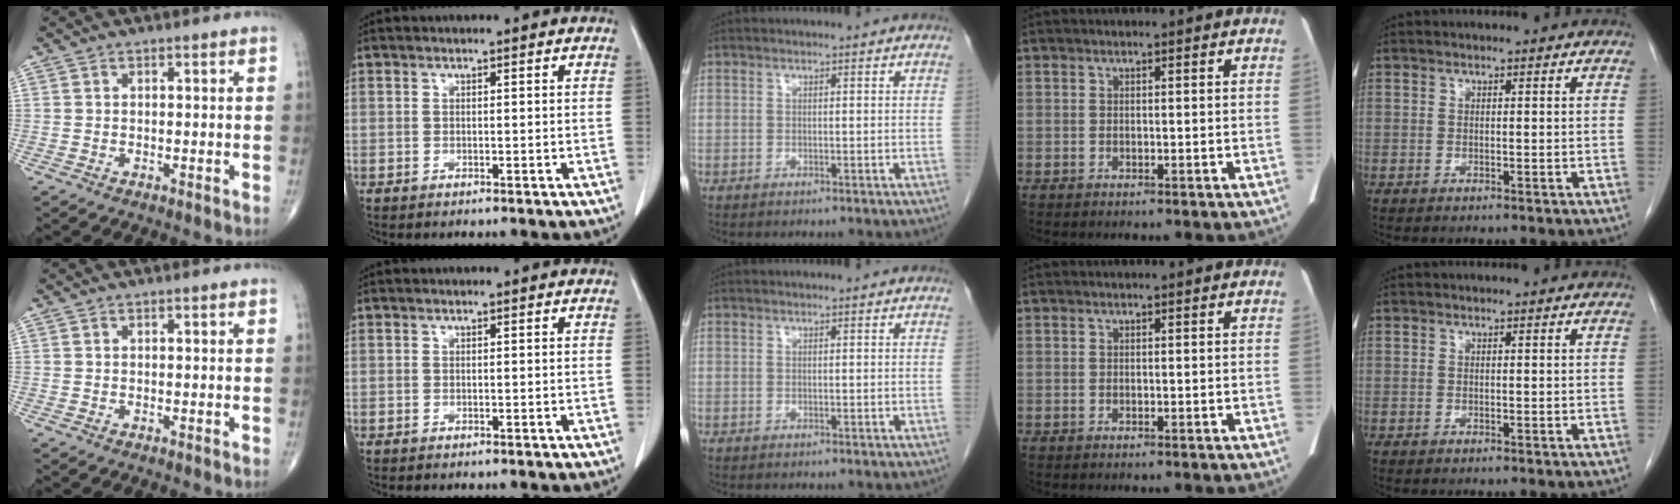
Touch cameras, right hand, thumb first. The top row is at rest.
{}